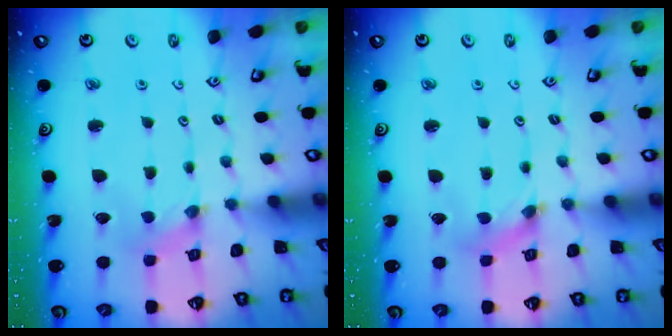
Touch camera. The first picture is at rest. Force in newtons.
{"total": 1.6, "press": 1.6, "slide": 0.3}